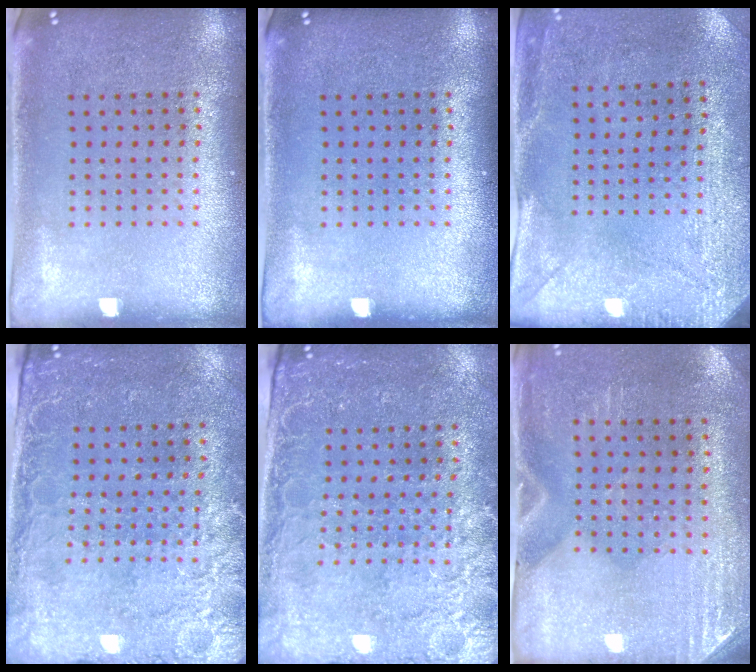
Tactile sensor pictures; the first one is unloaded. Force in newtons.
{"total": 0.0}
{"total": 3.0, "press": 2.3, "slide": 1.9}
{"total": 2.6, "press": 2.4, "slide": 1.1}
{"total": 2.8, "press": 2.6, "slide": 1.1}
{"total": 3.0, "press": 2.6, "slide": 1.5}